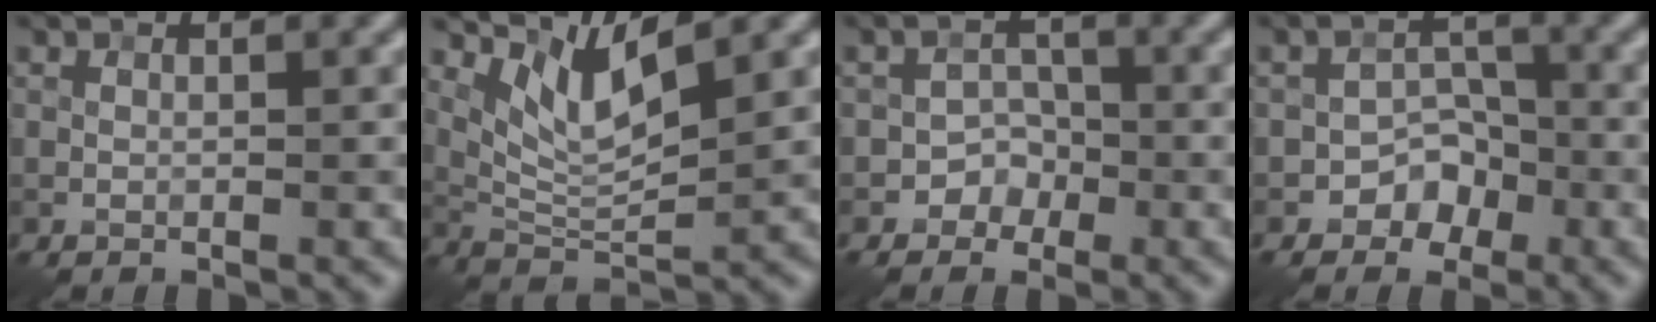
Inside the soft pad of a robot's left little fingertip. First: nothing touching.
{"total": 5.1, "force": [3.0, 1.5, 3.8], "torque": [-0.085, -0.009, 0.064]}
{"total": 2.4, "force": [-1.2, 2.0, 0.4], "torque": [0.013, 0.015, -0.028]}
{"total": 3.3, "force": [-1.8, 2.5, 1.1], "torque": [-0.005, 0.013, -0.032]}